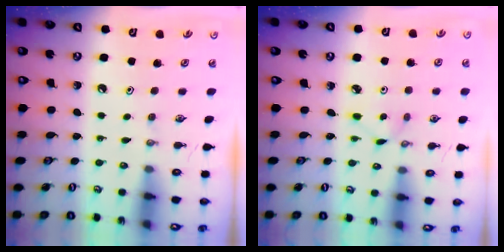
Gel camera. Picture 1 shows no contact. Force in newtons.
{"total": 1.6, "press": 1.6, "slide": 0.2}